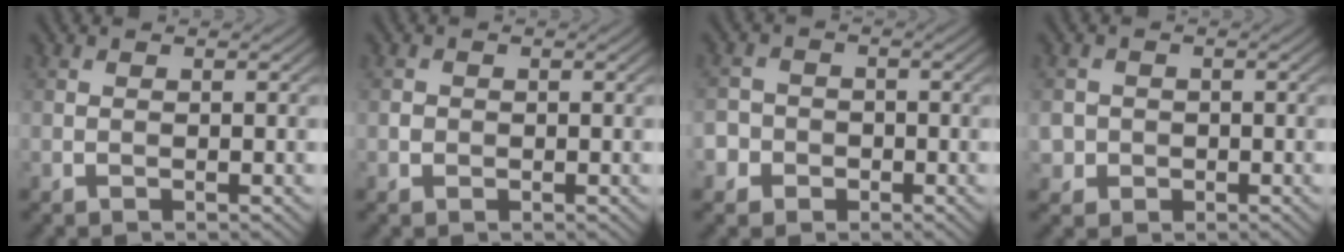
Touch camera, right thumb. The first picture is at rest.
{"total": 0.9, "force": [-0.2, 0.9, 0.2], "torque": [-0.002, -0.004, -0.007]}
{"total": 3.8, "force": [-1.8, 3.3, 0.6], "torque": [-0.004, -0.002, -0.051]}
{"total": 2.8, "force": [-0.7, 2.6, 0.5], "torque": [-0.012, -0.008, -0.020]}